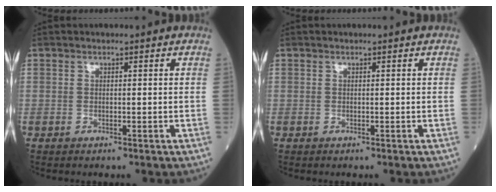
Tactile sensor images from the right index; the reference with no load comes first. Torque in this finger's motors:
{"motor_torque": [0.00, 0.00, 0.00, 0.00]}